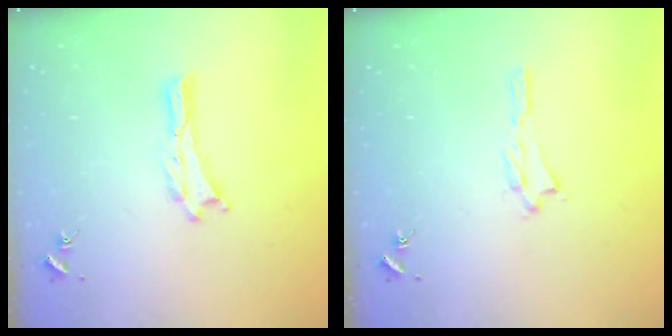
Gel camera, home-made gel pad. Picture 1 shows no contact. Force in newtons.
{"total": 1.2, "press": 1.2, "slide": 0.3}